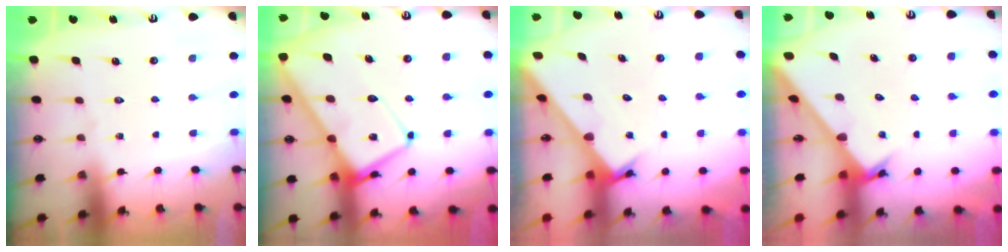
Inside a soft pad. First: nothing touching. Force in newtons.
{"total": 16.9, "press": 16.8, "slide": 1.8}
{"total": 2.2, "press": 2.2, "slide": 0.1}
{"total": 2.6, "press": 2.6, "slide": 0.3}